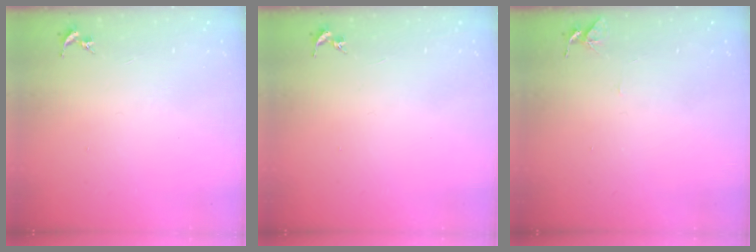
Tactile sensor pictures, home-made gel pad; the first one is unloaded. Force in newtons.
{"total": 0.0}
{"total": 5.2, "press": 5.1, "slide": 0.4}